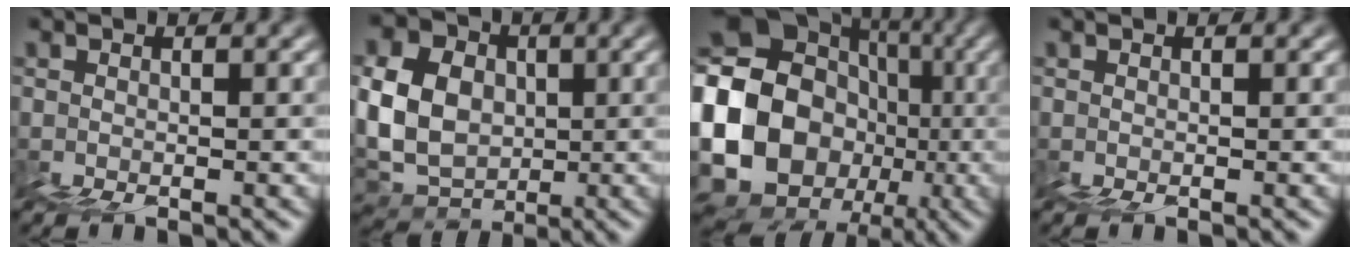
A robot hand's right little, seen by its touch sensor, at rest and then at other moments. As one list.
[{"total": 6.1, "force": [1.5, 4.9, 3.2], "torque": [-0.078, 0.010, 0.034]}, {"total": 13.8, "force": [-0.5, 12.0, 6.9], "torque": [-0.129, 0.001, -0.001]}, {"total": 0.0}]